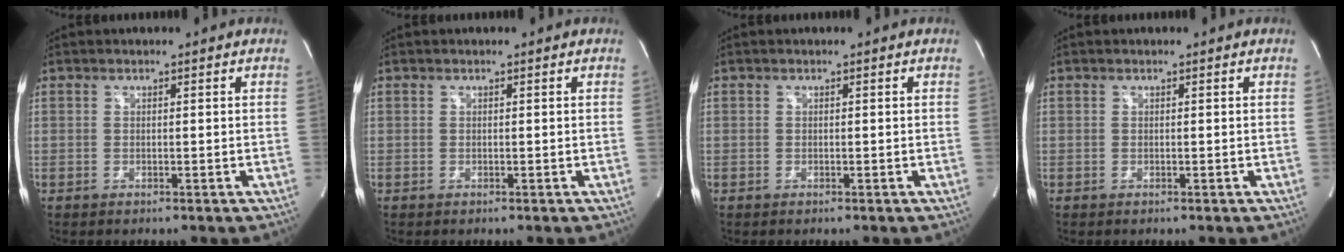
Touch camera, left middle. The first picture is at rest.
{"total": 0.0}
{"total": 0.0}
{"total": 0.0}